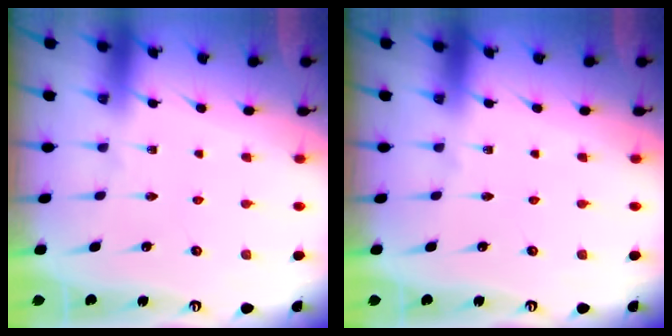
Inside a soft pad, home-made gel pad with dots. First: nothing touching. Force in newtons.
{"total": 0.0}